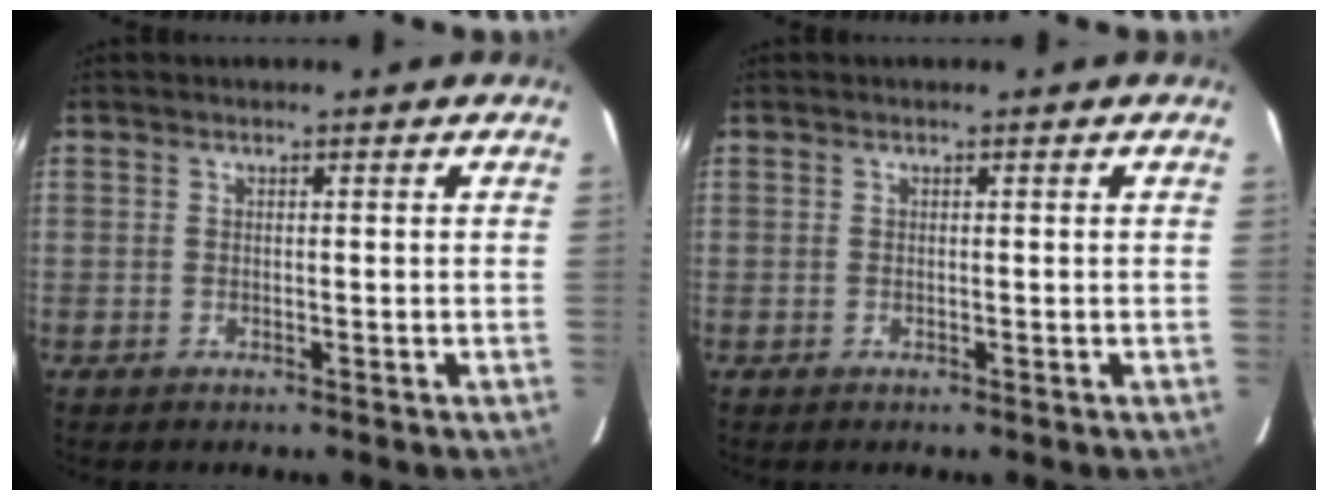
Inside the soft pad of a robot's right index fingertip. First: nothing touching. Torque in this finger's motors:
{"motor_torque": [-0.03, -0.01, 0.03, 0.01]}